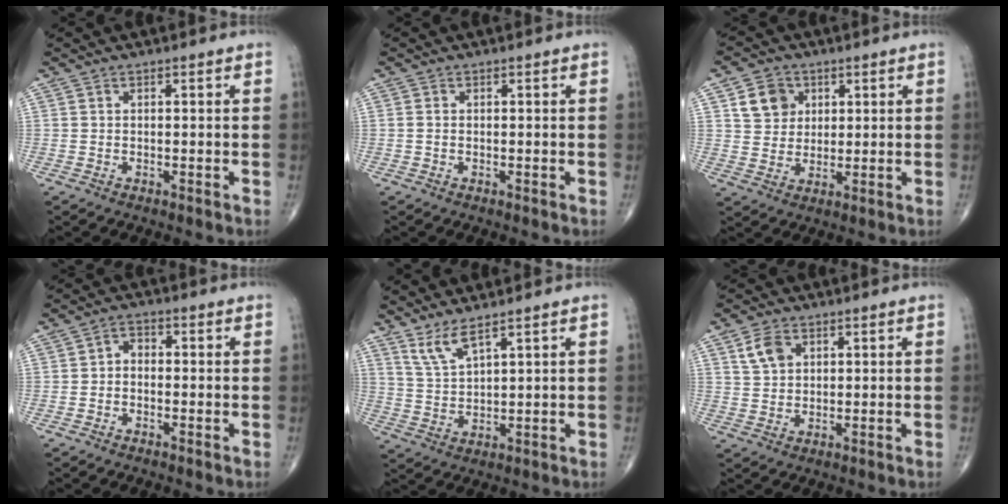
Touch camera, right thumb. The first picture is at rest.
{"total": 0.8, "force": [-0.1, 0.6, 0.5], "torque": [-0.011, 0.000, -0.002]}
{"total": 7.2, "force": [2.7, 6.1, 2.7], "torque": [-0.019, -0.008, 0.049]}
{"total": 2.7, "force": [-0.5, 2.0, 1.8], "torque": [-0.017, 0.017, -0.020]}
{"total": 5.1, "force": [3.8, 0.9, 3.2], "torque": [-0.069, -0.029, 0.083]}
{"total": 4.9, "force": [2.1, 3.4, 2.8], "torque": [-0.042, -0.004, 0.042]}